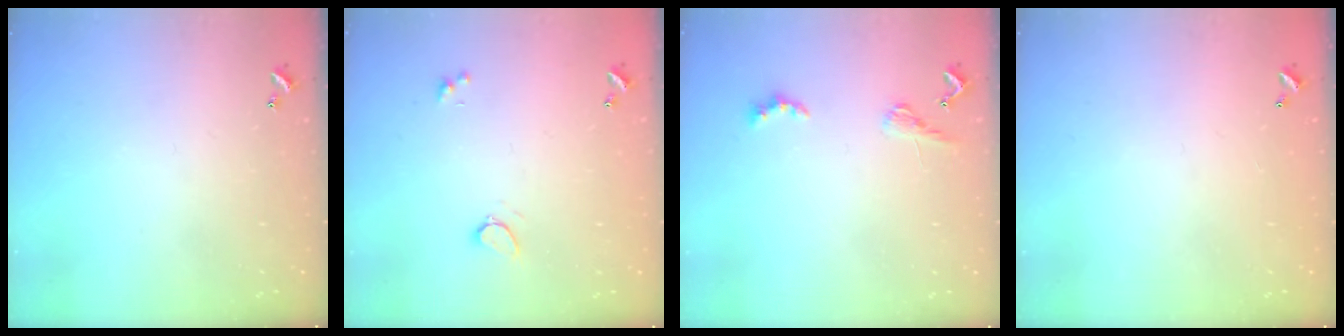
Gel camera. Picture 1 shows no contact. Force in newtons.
{"total": 0.9, "press": 0.6, "slide": 0.6}
{"total": 1.9, "press": 1.8, "slide": 0.5}
{"total": 3.0, "press": 3.0, "slide": 0.1}